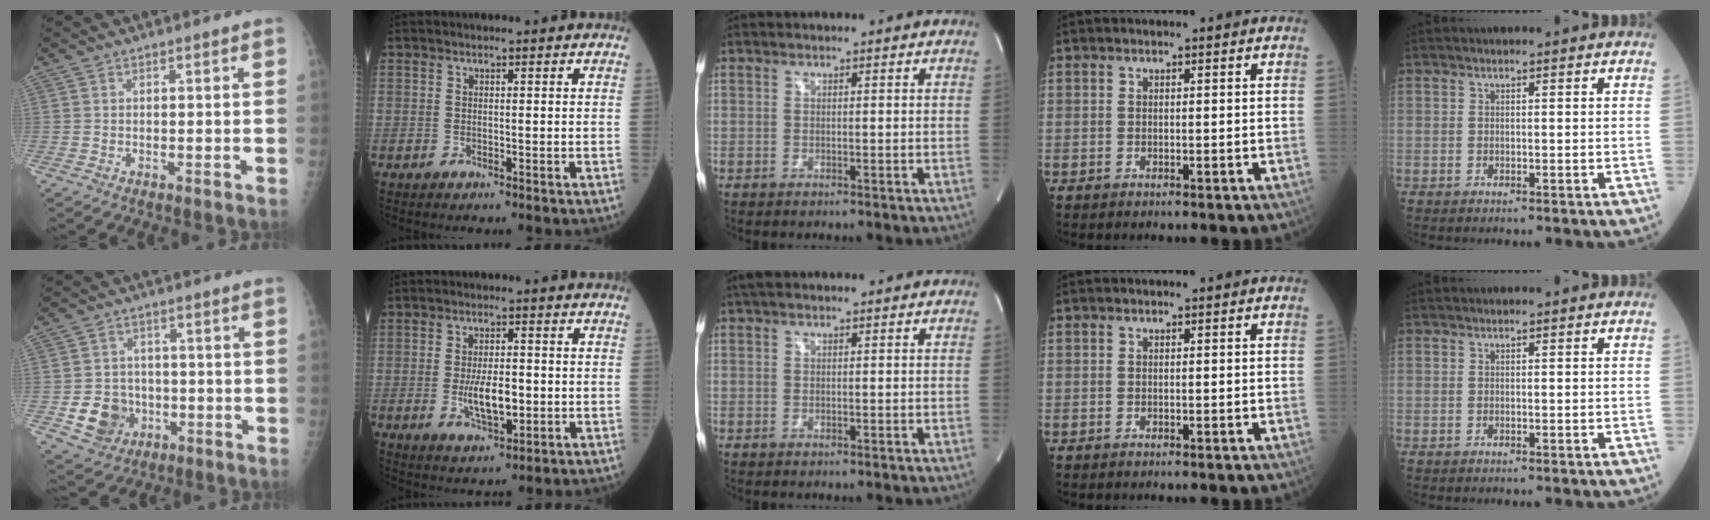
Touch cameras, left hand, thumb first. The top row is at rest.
{"thumb": {"total": 8.3, "force": [-2.1, 7.4, 3.2], "torque": [-0.023, 0.010, -0.026]}, "index": {"total": 6.1, "force": [-0.9, 2.3, 5.6], "torque": [-0.108, -0.008, -0.011]}, "middle": {"total": 2.1, "force": [1.5, 0.7, 1.3], "torque": [-0.029, 0.028, 0.027]}}